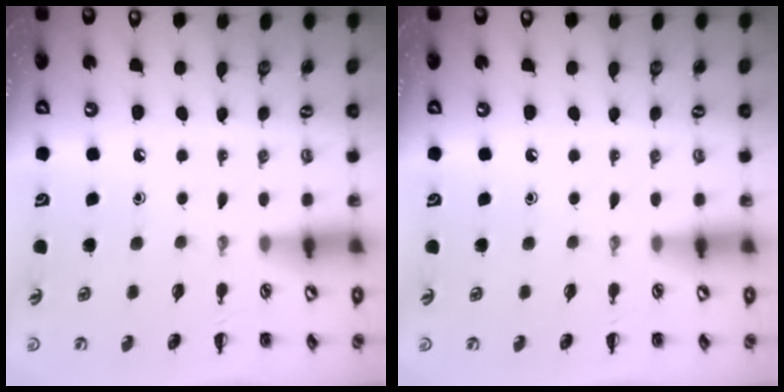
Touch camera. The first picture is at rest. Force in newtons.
{"total": 0.0}